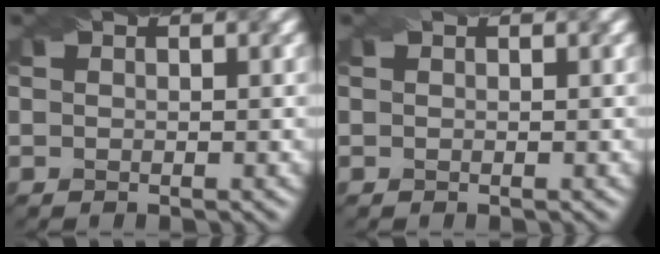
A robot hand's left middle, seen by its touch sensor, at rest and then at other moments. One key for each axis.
{"total": 0.0}